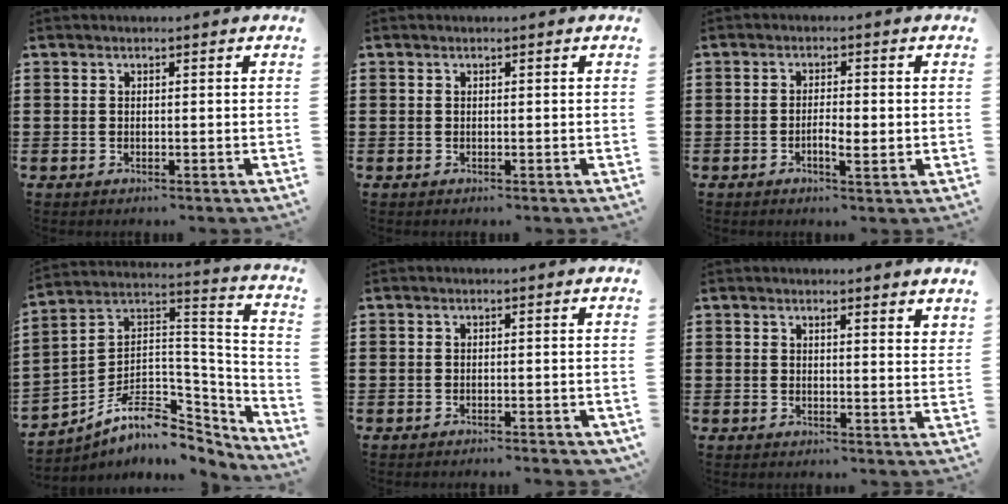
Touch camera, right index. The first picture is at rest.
{"total": 0.0}
{"total": 2.9, "force": [-0.7, 0.7, 2.7], "torque": [-0.048, 0.000, -0.013]}
{"total": 9.3, "force": [-5.6, 5.4, 5.0], "torque": [-0.099, -0.004, -0.106]}
{"total": 0.9, "force": [-0.9, 0.0, 0.3], "torque": [-0.008, -0.001, -0.017]}
{"total": 1.6, "force": [1.6, 0.0, 0.4], "torque": [-0.012, 0.002, 0.031]}